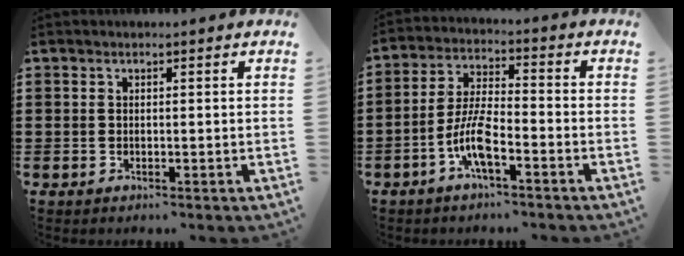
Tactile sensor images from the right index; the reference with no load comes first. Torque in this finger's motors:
{"motor_torque": [2.14, 0.00, 0.75, 0.15]}